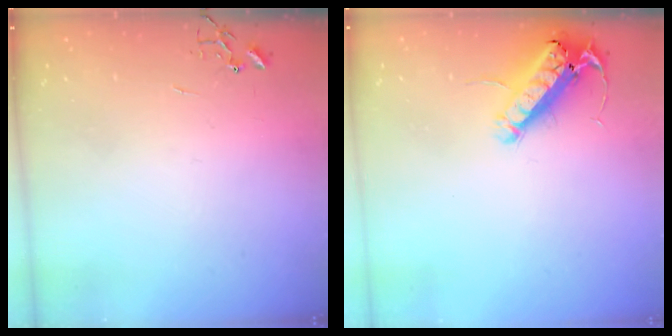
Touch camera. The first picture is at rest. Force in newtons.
{"total": 15.2, "press": 15.0, "slide": 2.7}